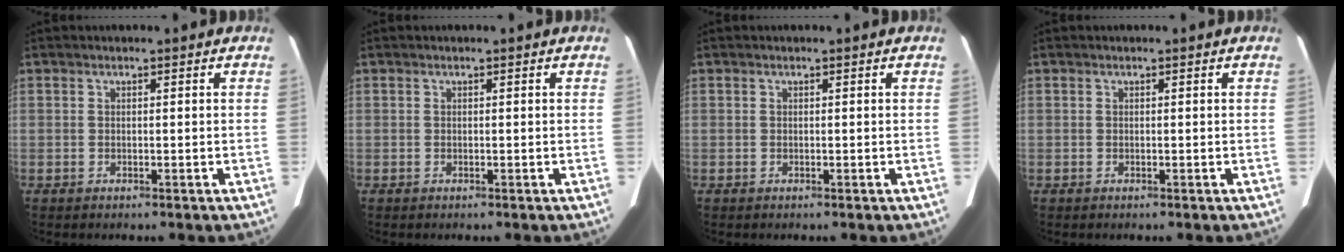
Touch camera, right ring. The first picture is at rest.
{"total": 0.0}
{"total": 0.0}
{"total": 0.0}